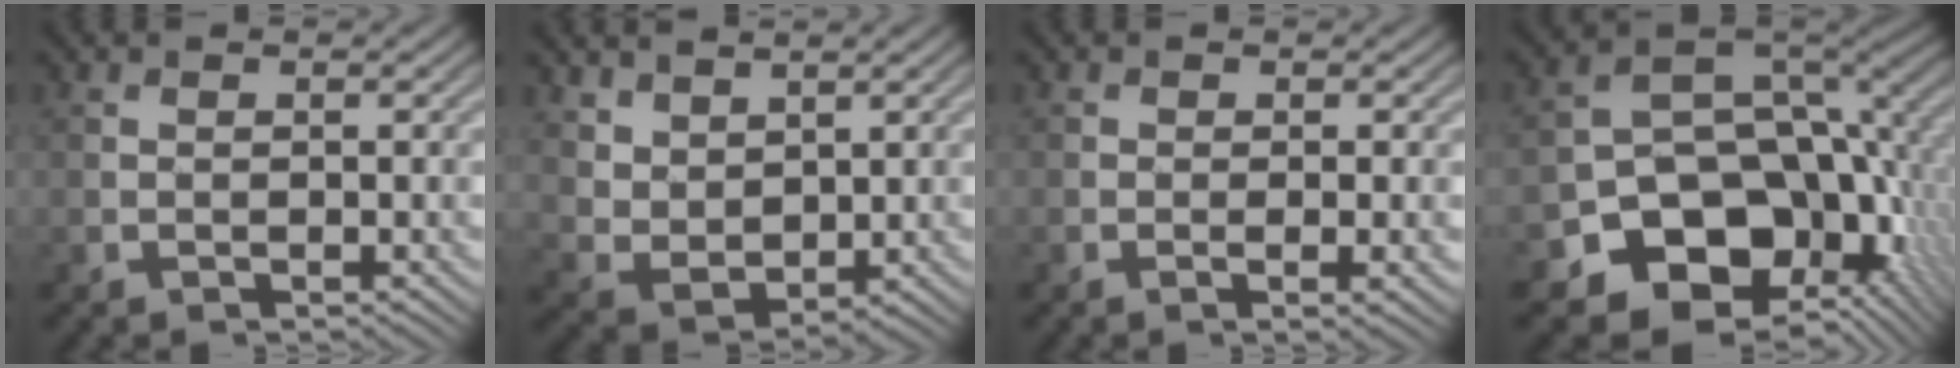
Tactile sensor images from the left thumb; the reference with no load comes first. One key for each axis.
{"total": 5.4, "fx": 3.5, "fy": 3.2, "fz": 2.6, "tx": -0.071, "ty": -0.015, "tz": 0.084}
{"total": 1.9, "fx": -0.5, "fy": 0.4, "fz": 1.8, "tx": -0.032, "ty": -0.004, "tz": -0.008}
{"total": 15.3, "fx": -5.2, "fy": 11.5, "fz": 8.8, "tx": -0.152, "ty": -0.042, "tz": -0.076}